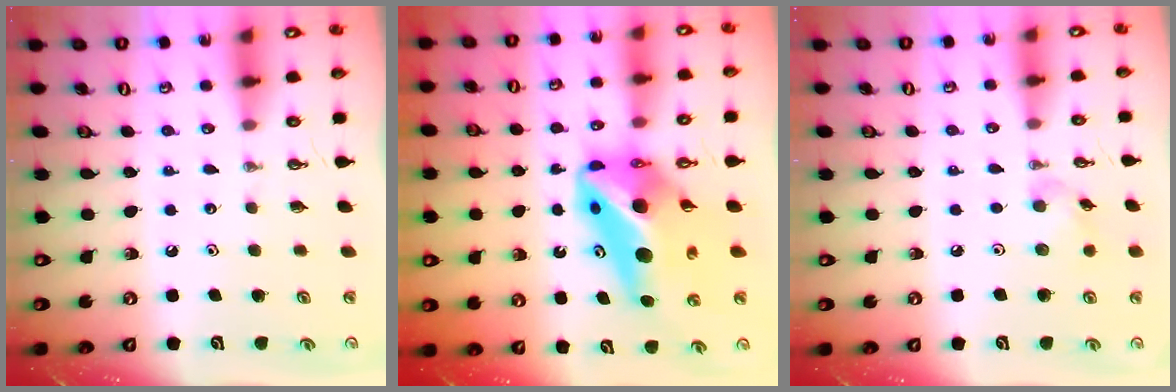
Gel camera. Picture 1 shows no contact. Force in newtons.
{"total": 15.8, "press": 15.7, "slide": 1.1}
{"total": 6.5, "press": 6.4, "slide": 0.7}